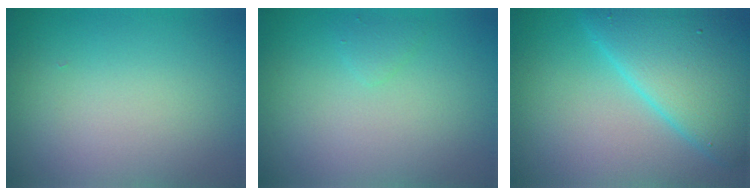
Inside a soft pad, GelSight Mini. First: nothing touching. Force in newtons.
{"total": 0.7, "press": 0.7, "slide": 0.0}
{"total": 9.2, "press": 9.2, "slide": 0.5}